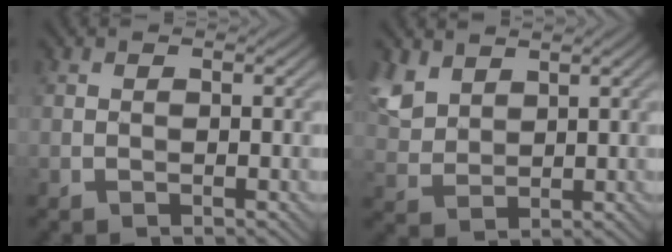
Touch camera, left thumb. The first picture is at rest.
{"total": 5.3, "force": [3.4, 3.1, 2.7], "torque": [-0.079, 0.004, 0.075]}